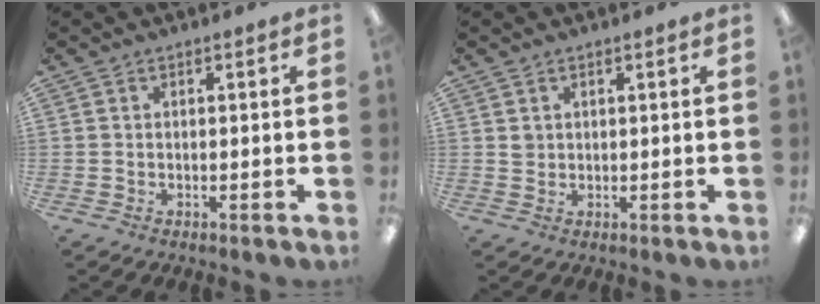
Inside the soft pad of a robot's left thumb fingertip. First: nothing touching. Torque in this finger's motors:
{"motor_torque": [0.19, 0.27, 0.21, -0.04, -0.01]}